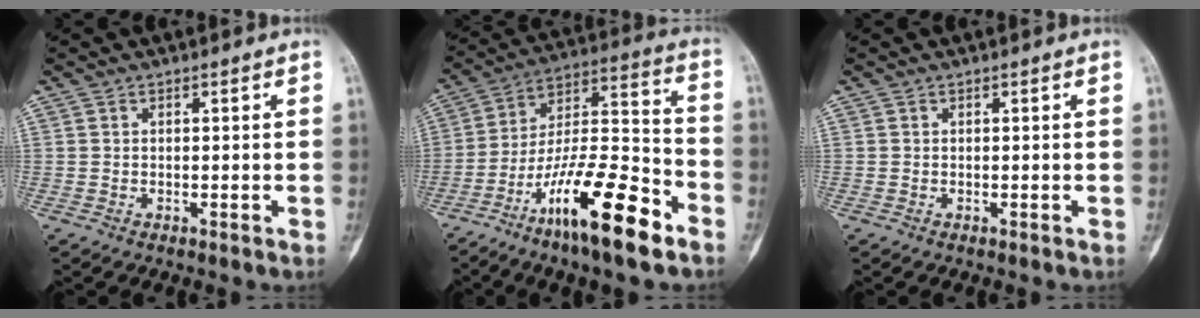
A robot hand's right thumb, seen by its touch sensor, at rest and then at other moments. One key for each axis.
{"total": 20.2, "fx": -11.5, "fy": 5.0, "fz": 15.8, "tx": -0.293, "ty": 0.073, "tz": -0.199}
{"total": 0.0}